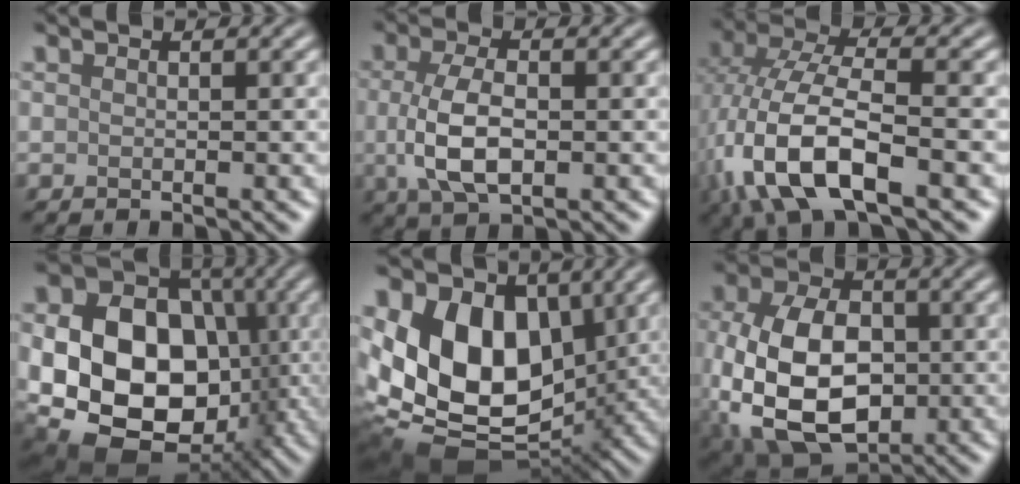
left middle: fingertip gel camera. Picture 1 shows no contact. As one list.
[{"total": 5.2, "force": [-0.3, 2.5, 4.5], "torque": [-0.104, -0.006, -0.006]}, {"total": 10.6, "force": [-3.2, 4.4, 9.1], "torque": [-0.193, 0.000, -0.068]}, {"total": 18.4, "force": [-1.8, 14.3, 11.5], "torque": [-0.193, -0.011, -0.043]}, {"total": 14.2, "force": [2.1, 9.8, 10.1], "torque": [-0.182, -0.008, 0.032]}, {"total": 12.7, "force": [-2.4, 8.1, 9.5], "torque": [-0.208, -0.017, -0.047]}]